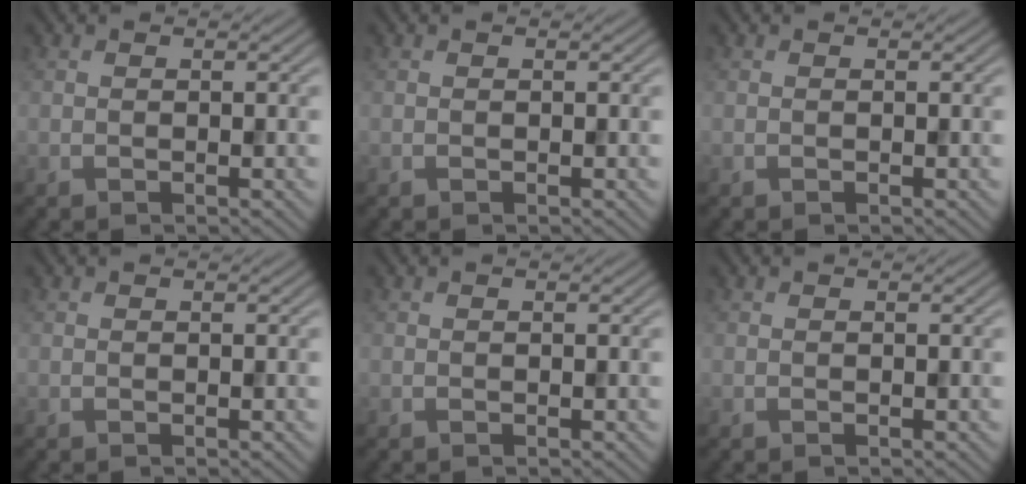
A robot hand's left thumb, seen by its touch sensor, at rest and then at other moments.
{"total": 0.0}
{"total": 0.0}
{"total": 0.0}
{"total": 0.0}
{"total": 0.0}